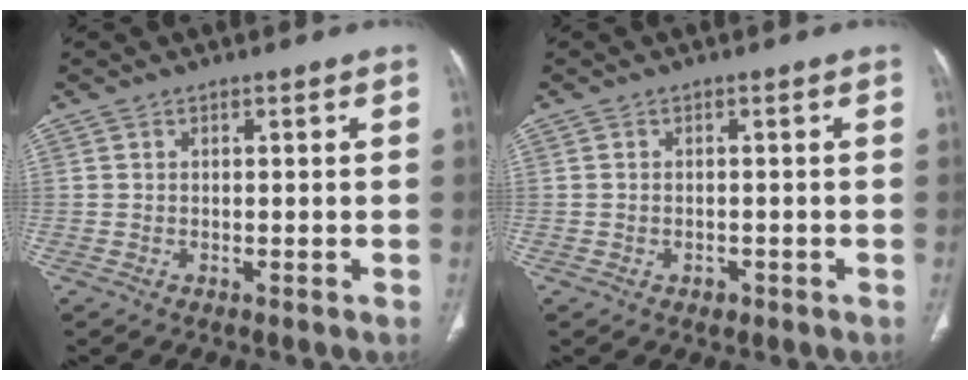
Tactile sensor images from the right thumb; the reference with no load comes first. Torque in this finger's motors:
{"motor_torque": [-0.72, -0.05, -0.17, 0.03, -0.05]}